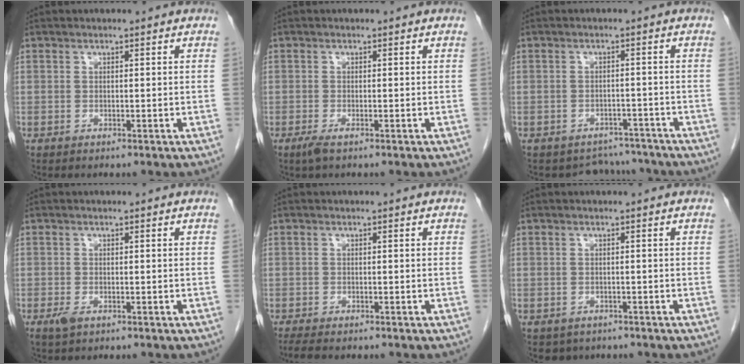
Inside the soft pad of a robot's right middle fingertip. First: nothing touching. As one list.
[{"total": 1.5, "force": [-0.9, 0.2, 1.2], "torque": [-0.026, -0.004, -0.018]}, {"total": 4.8, "force": [-4.3, 1.9, -1.1], "torque": [0.016, 0.019, -0.056]}, {"total": 1.5, "force": [-0.8, 0.7, 1.1], "torque": [-0.026, -0.002, -0.011]}, {"total": 3.5, "force": [-2.9, 0.8, 1.8], "torque": [-0.033, -0.011, -0.041]}, {"total": 2.9, "force": [-2.1, 1.9, 0.3], "torque": [-0.007, 0.003, -0.029]}]